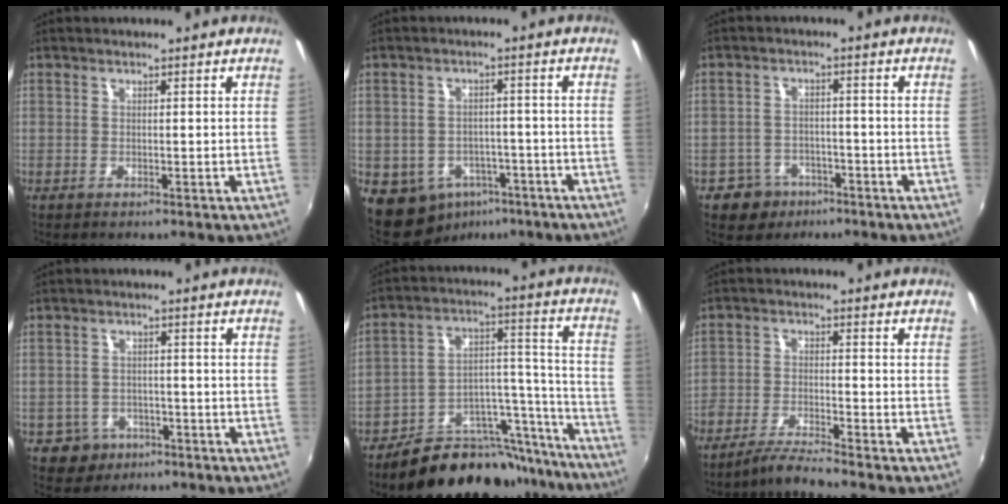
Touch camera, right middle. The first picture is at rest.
{"total": 9.6, "force": [-5.3, 7.3, 3.3], "torque": [-0.086, 0.006, -0.056]}
{"total": 6.0, "force": [-3.8, 4.6, 1.1], "torque": [-0.040, 0.015, -0.053]}
{"total": 5.4, "force": [-2.9, 4.4, 1.0], "torque": [-0.036, 0.009, -0.037]}
{"total": 21.0, "force": [-18.2, 8.1, 6.7], "torque": [-0.084, 0.064, -0.257]}
{"total": 6.1, "force": [-5.6, -0.6, 2.5], "torque": [-0.067, -0.008, -0.109]}